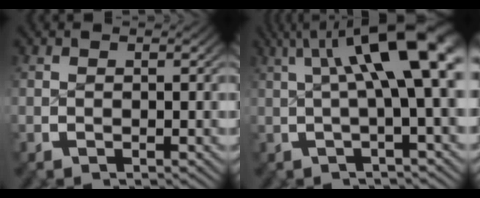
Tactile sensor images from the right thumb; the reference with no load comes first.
{"total": 9.4, "force": [2.6, 3.2, 8.5], "torque": [-0.112, 0.023, 0.027]}